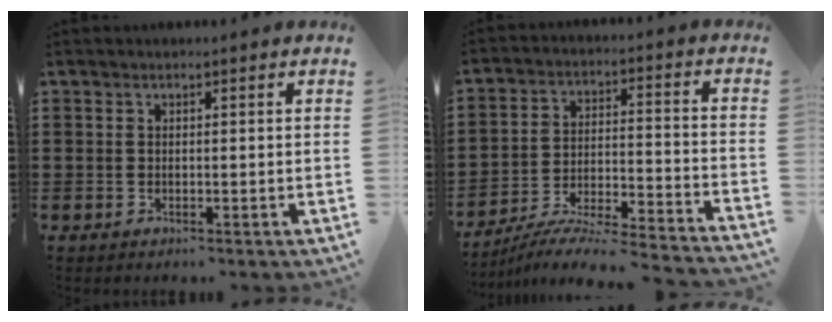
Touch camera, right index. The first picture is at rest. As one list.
[{"total": 5.7, "force": [-5.3, -0.3, 1.9], "torque": [-0.036, -0.013, -0.109]}]